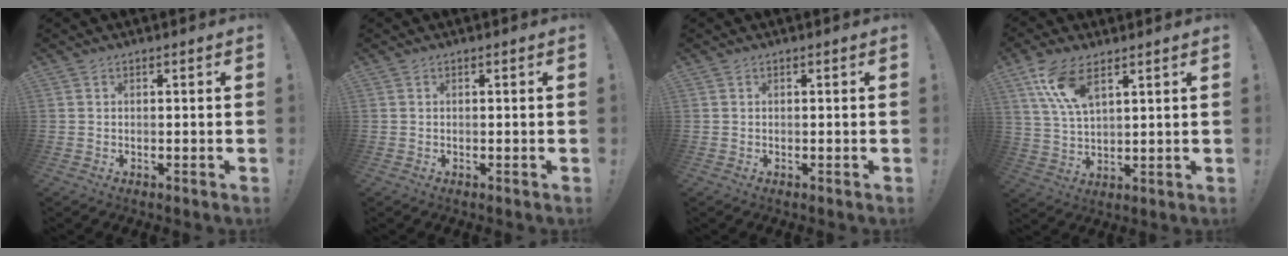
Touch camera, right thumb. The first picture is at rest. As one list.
[{"total": 0.0}, {"total": 0.0}, {"total": 10.5, "force": [6.2, 4.3, 7.3], "torque": [-0.147, -0.022, 0.116]}]